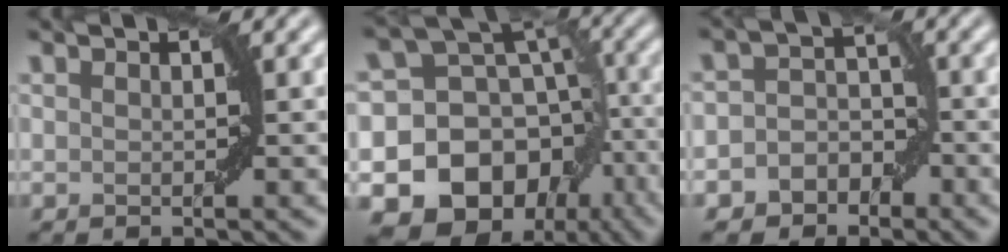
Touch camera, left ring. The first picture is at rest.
{"total": 16.5, "force": [-7.4, 13.1, 6.6], "torque": [-0.097, -0.014, -0.116]}
{"total": 4.7, "force": [-2.5, 3.8, 1.0], "torque": [0.023, 0.014, -0.059]}